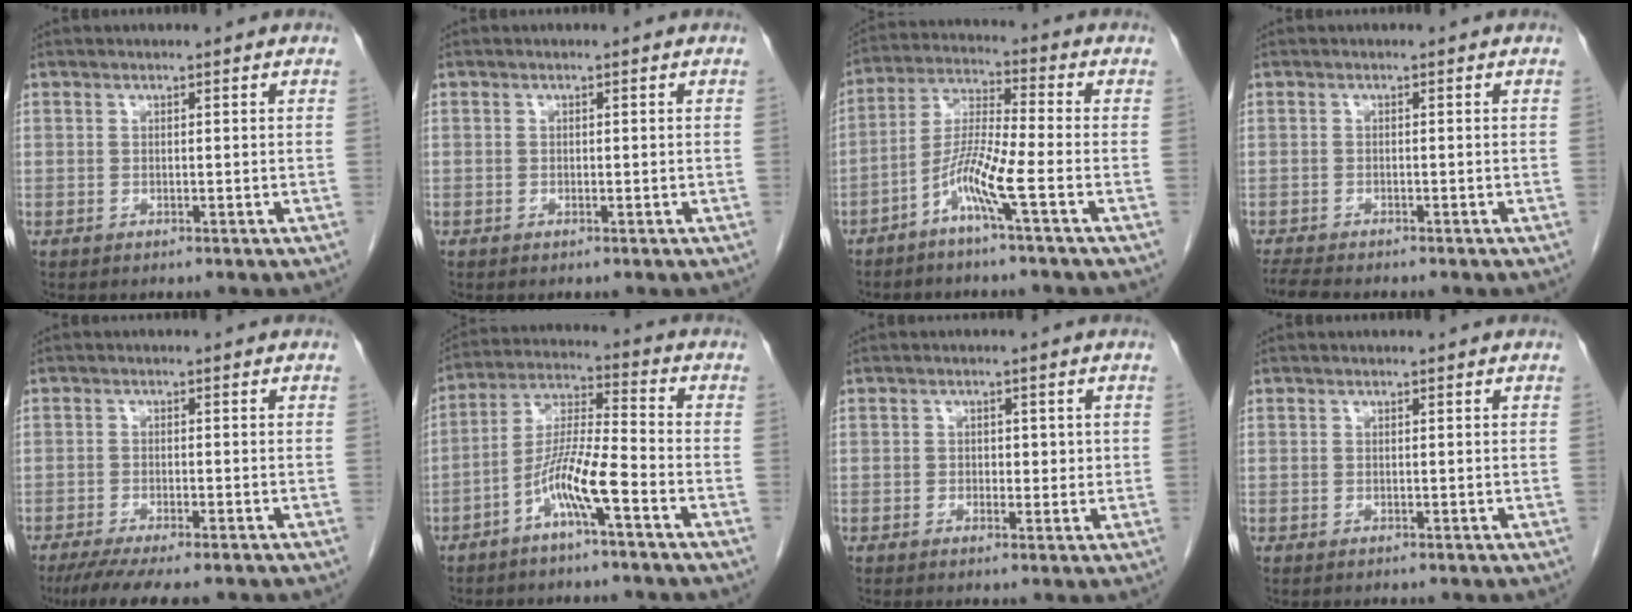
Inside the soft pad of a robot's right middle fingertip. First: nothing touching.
{"total": 0.0}
{"total": 7.7, "force": [-3.6, -0.7, 6.8], "torque": [-0.142, 0.004, -0.078]}
{"total": 3.8, "force": [-3.5, 0.3, 1.6], "torque": [-0.033, -0.015, -0.060]}
{"total": 8.6, "force": [-6.8, 1.4, 5.1], "torque": [-0.073, -0.016, -0.106]}
{"total": 8.6, "force": [-4.2, 0.2, 7.5], "torque": [-0.154, 0.010, -0.083]}
{"total": 2.4, "force": [0.3, 1.6, 1.8], "torque": [-0.019, 0.003, 0.002]}
{"total": 0.0}